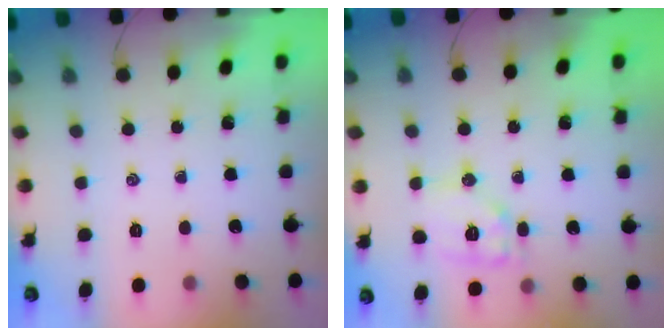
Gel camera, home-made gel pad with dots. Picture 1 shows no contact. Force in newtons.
{"total": 10.4, "press": 10.4, "slide": 0.5}